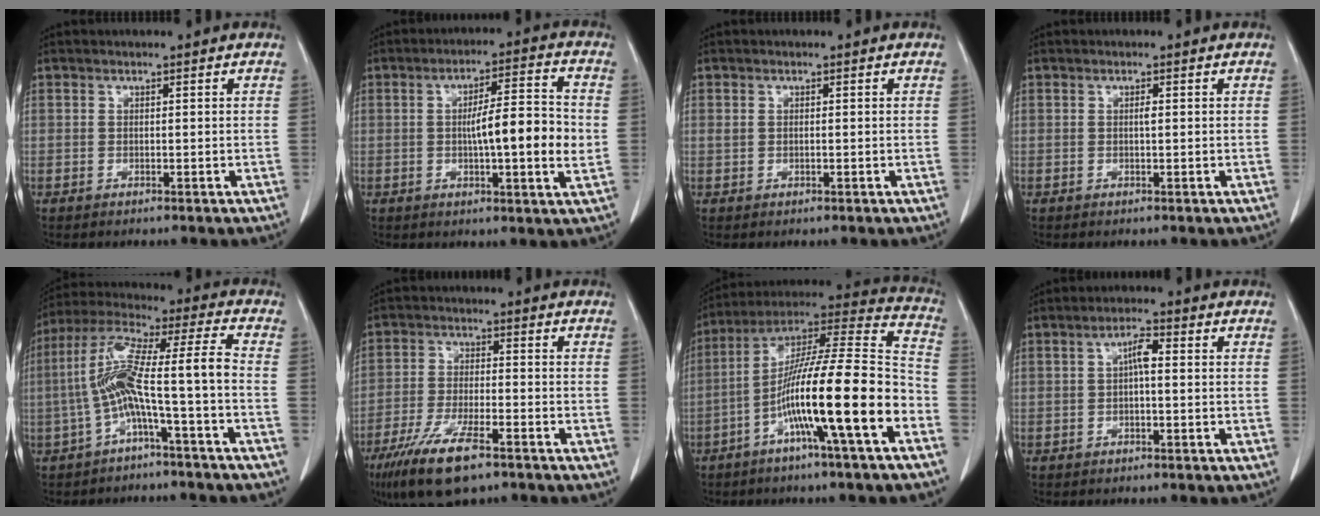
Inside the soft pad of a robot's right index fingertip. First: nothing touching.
{"total": 10.8, "force": [-0.6, 1.1, 10.7], "torque": [-0.166, 0.006, -0.015]}
{"total": 1.0, "force": [0.1, 0.6, 0.7], "torque": [-0.023, 0.010, 0.006]}
{"total": 0.6, "force": [0.1, 0.1, 0.6], "torque": [-0.013, 0.000, 0.000]}
{"total": 11.3, "force": [-3.1, -0.2, 10.9], "torque": [-0.215, 0.039, -0.060]}
{"total": 11.1, "force": [-7.2, 2.5, 8.0], "torque": [-0.154, -0.022, -0.125]}
{"total": 19.9, "force": [-7.3, 0.2, 18.5], "torque": [-0.314, 0.002, -0.131]}
{"total": 2.9, "force": [0.2, 0.7, 2.8], "torque": [-0.051, 0.008, 0.002]}